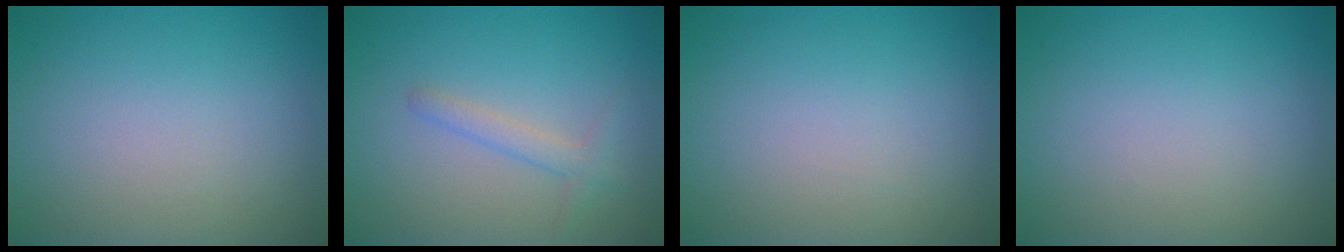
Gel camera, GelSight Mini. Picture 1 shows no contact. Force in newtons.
{"total": 1.7, "press": 1.7, "slide": 0.1}
{"total": 0.0}
{"total": 0.0}